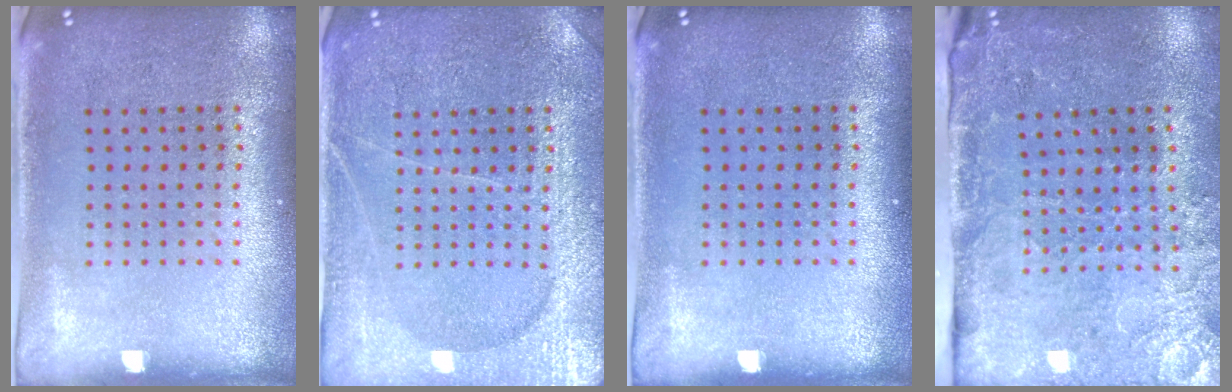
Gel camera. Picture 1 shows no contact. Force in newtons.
{"total": 3.8, "press": 3.7, "slide": 0.8}
{"total": 0.0}
{"total": 3.2, "press": 3.2, "slide": 0.5}